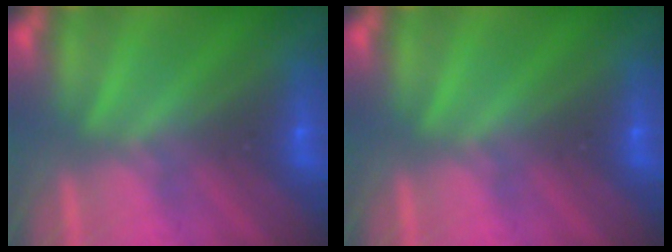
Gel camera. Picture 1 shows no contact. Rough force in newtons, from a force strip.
{"total": 0.0}